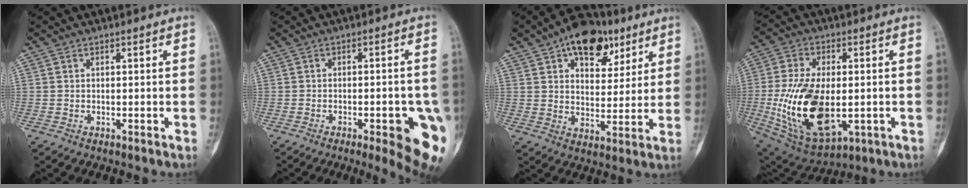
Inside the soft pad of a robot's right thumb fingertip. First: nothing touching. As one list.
[{"total": 13.4, "force": [-4.8, 3.7, 12.0], "torque": [-0.108, 0.013, -0.047]}, {"total": 15.0, "force": [8.2, 8.8, 9.0], "torque": [-0.083, -0.019, 0.124]}, {"total": 20.6, "force": [-2.6, 11.4, 16.9], "torque": [-0.314, -0.004, -0.023]}]